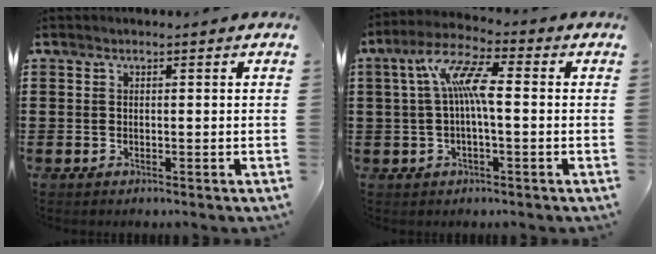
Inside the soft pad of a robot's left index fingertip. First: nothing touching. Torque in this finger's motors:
{"motor_torque": [2.14, 0.00, 0.56, 0.21]}